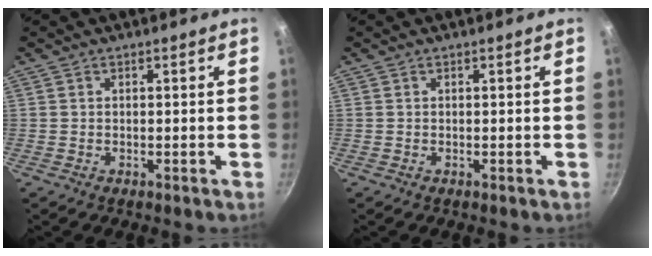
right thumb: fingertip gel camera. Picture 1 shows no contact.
{"total": 0.0}